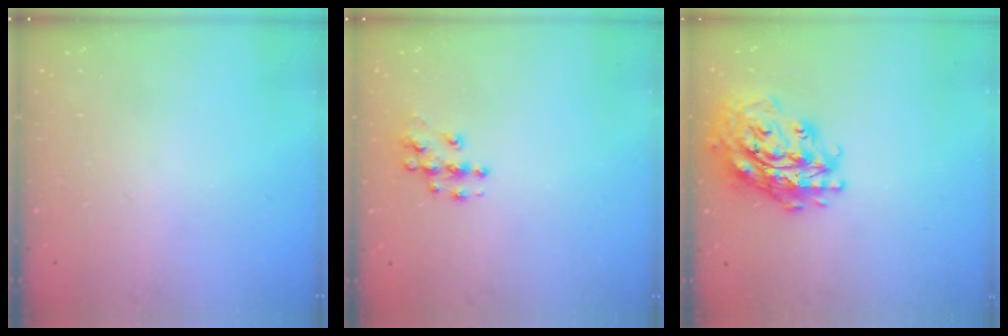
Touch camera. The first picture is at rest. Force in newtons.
{"total": 7.5, "press": 7.5, "slide": 0.4}
{"total": 21.0, "press": 20.9, "slide": 2.7}